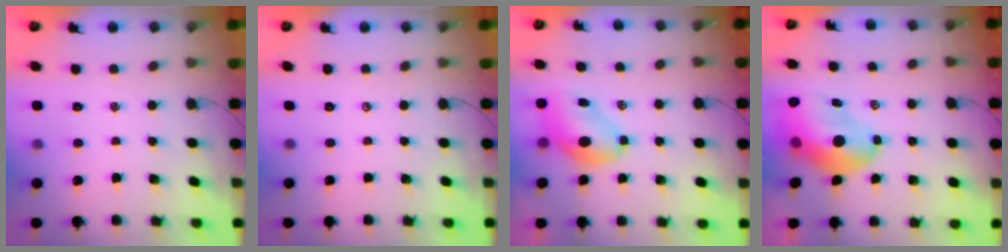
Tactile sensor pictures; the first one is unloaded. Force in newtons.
{"total": 0.0}
{"total": 8.1, "press": 8.0, "slide": 1.7}
{"total": 10.3, "press": 9.9, "slide": 2.7}